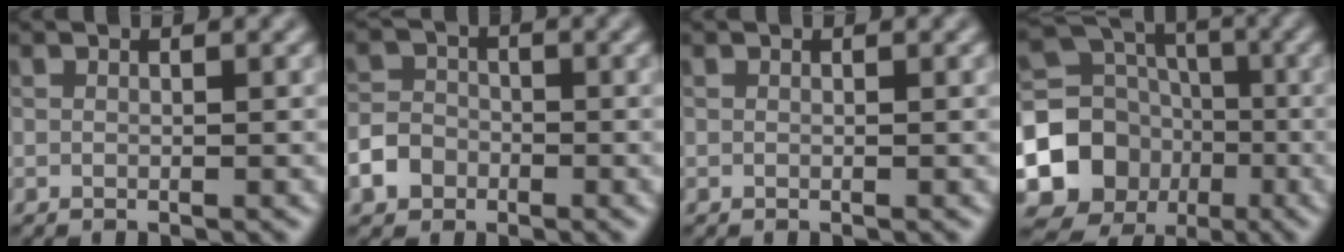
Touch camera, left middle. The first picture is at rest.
{"total": 3.7, "force": [-2.1, 2.9, 1.1], "torque": [-0.009, -0.006, -0.042]}
{"total": 0.0}
{"total": 9.0, "force": [-2.6, 7.9, 3.5], "torque": [-0.077, -0.008, -0.051]}